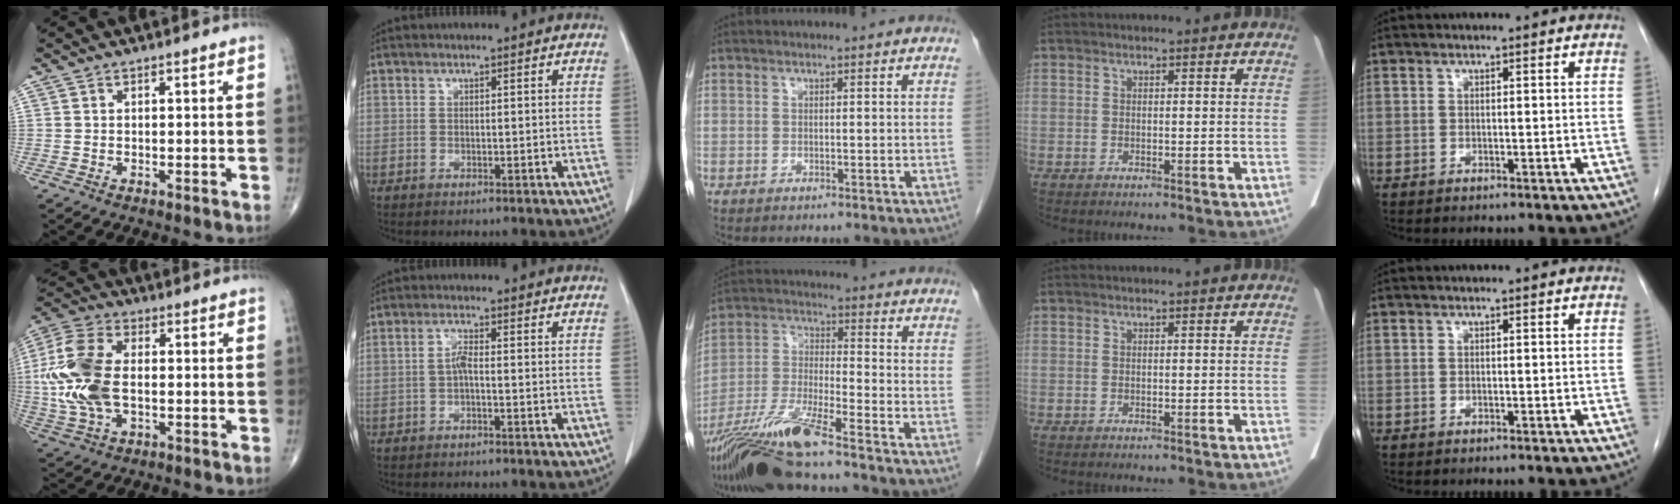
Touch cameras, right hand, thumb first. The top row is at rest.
{"thumb": {"total": 15.6, "force": [-0.5, 8.8, 12.8], "torque": [-0.296, 0.009, -0.011]}, "index": {"total": 1.9, "force": [-0.3, 0.3, 1.9], "torque": [-0.038, 0.003, -0.007]}, "middle": {"total": 12.8, "force": [-9.9, 0.3, 8.2], "torque": [-0.168, -0.022, -0.183]}}